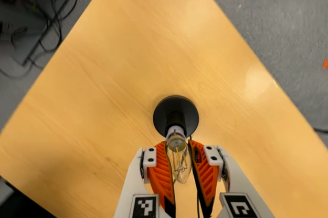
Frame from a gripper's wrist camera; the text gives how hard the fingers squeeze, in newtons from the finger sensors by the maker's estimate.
{"total": 21.7, "left": 21.8, "right": 21.6}